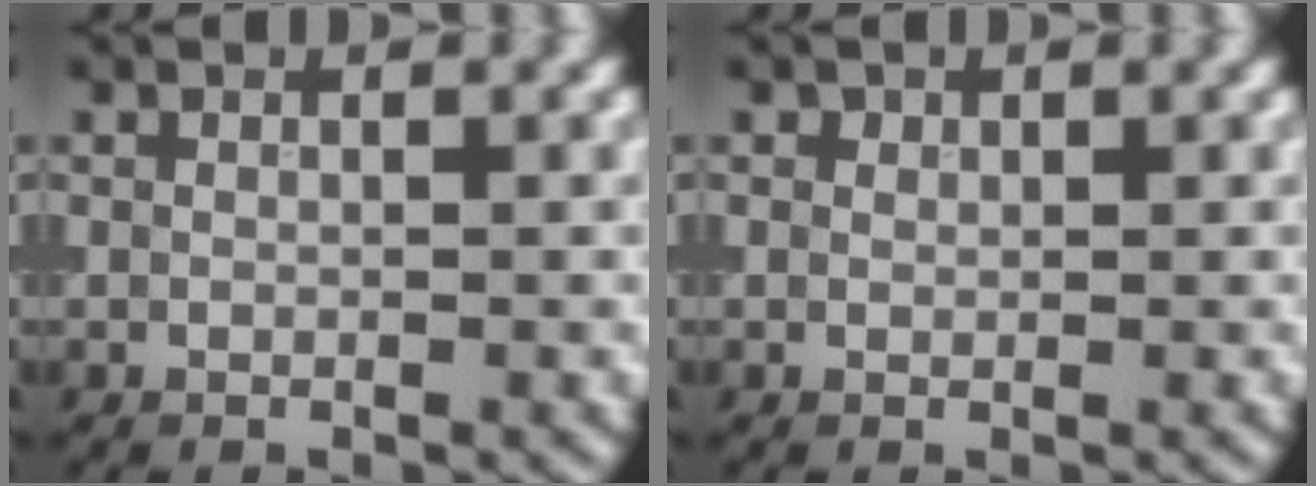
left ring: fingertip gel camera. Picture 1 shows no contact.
{"total": 0.5, "force": [0.2, 0.5, 0.1], "torque": [-0.001, -0.004, 0.000]}